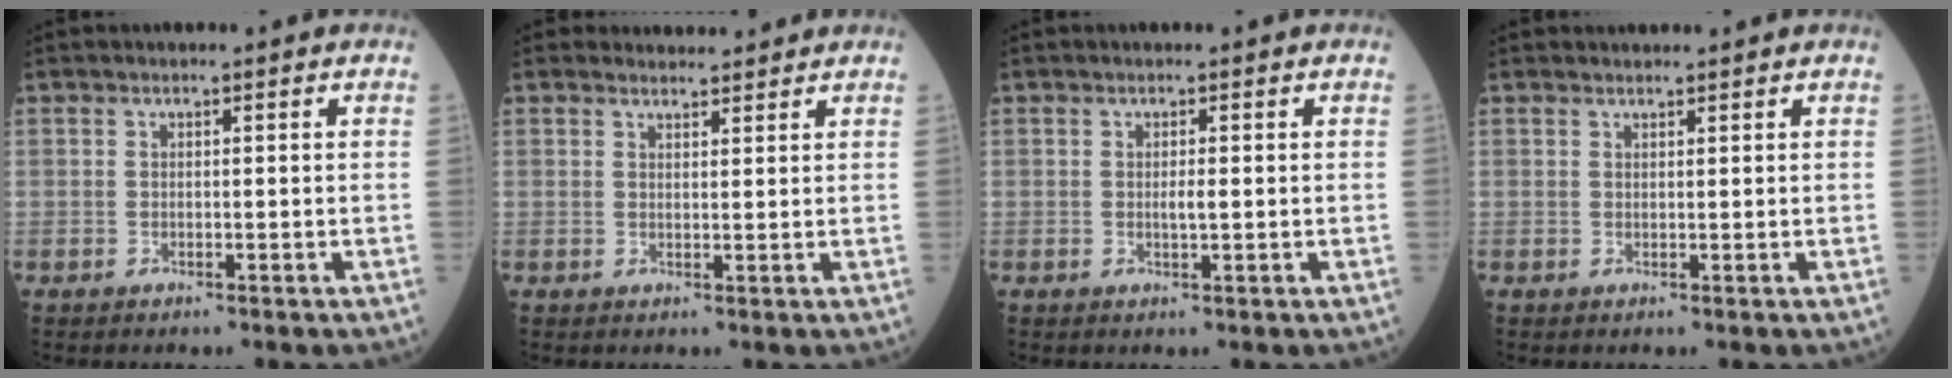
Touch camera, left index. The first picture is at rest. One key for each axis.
{"total": 3.0, "fx": 2.9, "fy": 0.8, "fz": 0.0, "tx": -0.006, "ty": 0.009, "tz": 0.040}
{"total": 1.1, "fx": 0.1, "fy": 0.1, "fz": 1.1, "tx": -0.024, "ty": -0.002, "tz": 0.003}
{"total": 1.4, "fx": 1.4, "fy": 0.1, "fz": 0.1, "tx": -0.008, "ty": 0.010, "tz": 0.027}